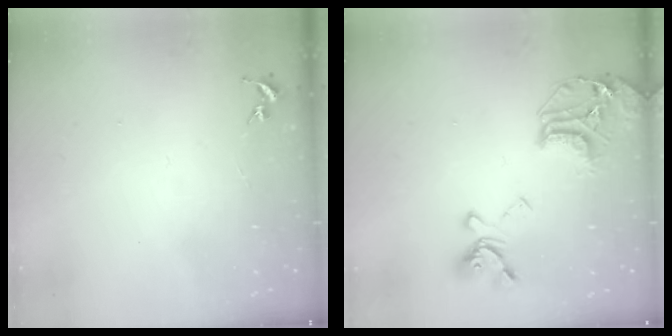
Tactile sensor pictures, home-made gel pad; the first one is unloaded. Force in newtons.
{"total": 19.6, "press": 19.5, "slide": 2.1}